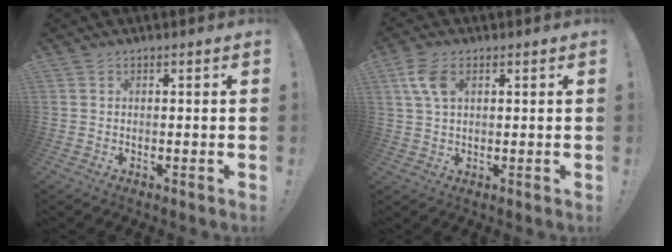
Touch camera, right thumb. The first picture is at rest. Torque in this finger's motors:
{"motor_torque": [0.22, 0.23, 0.57, 0.17, 0.04]}